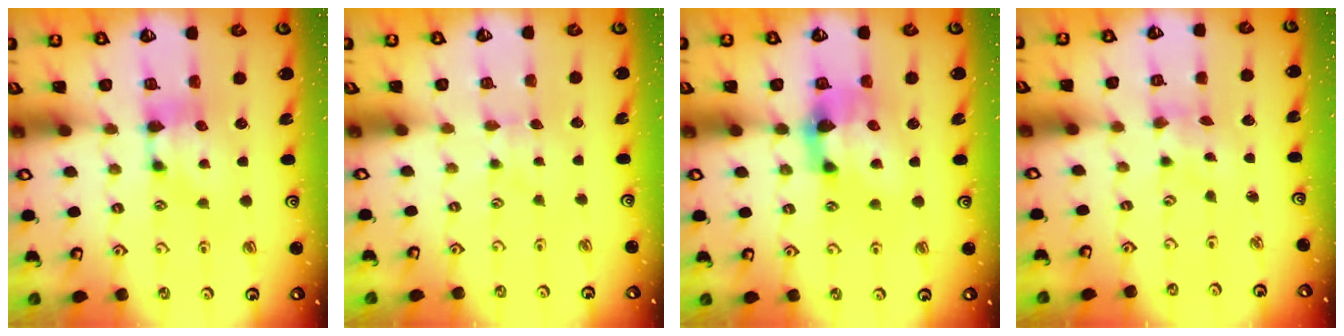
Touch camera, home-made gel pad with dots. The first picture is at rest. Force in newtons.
{"total": 2.2, "press": 2.2, "slide": 0.5}
{"total": 3.8, "press": 3.4, "slide": 1.7}
{"total": 2.3, "press": 2.1, "slide": 0.9}